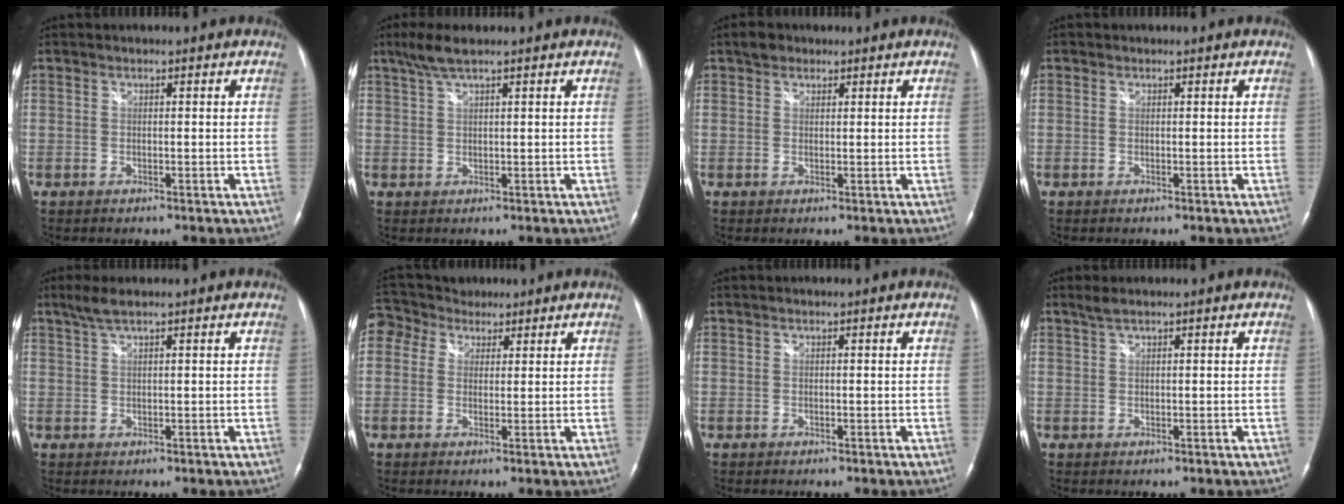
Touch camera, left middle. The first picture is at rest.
{"total": 3.7, "force": [2.7, 0.3, 2.6], "torque": [-0.062, 0.014, 0.055]}
{"total": 2.1, "force": [1.4, 1.4, 0.6], "torque": [-0.011, 0.012, 0.021]}
{"total": 0.0}
{"total": 2.6, "force": [1.9, 0.2, 1.8], "torque": [-0.046, 0.011, 0.041]}
{"total": 6.2, "force": [4.0, 4.5, 1.3], "torque": [-0.035, 0.045, 0.078]}
{"total": 0.0}
{"total": 1.3, "force": [1.0, 0.0, 0.8], "torque": [-0.022, 0.011, 0.024]}